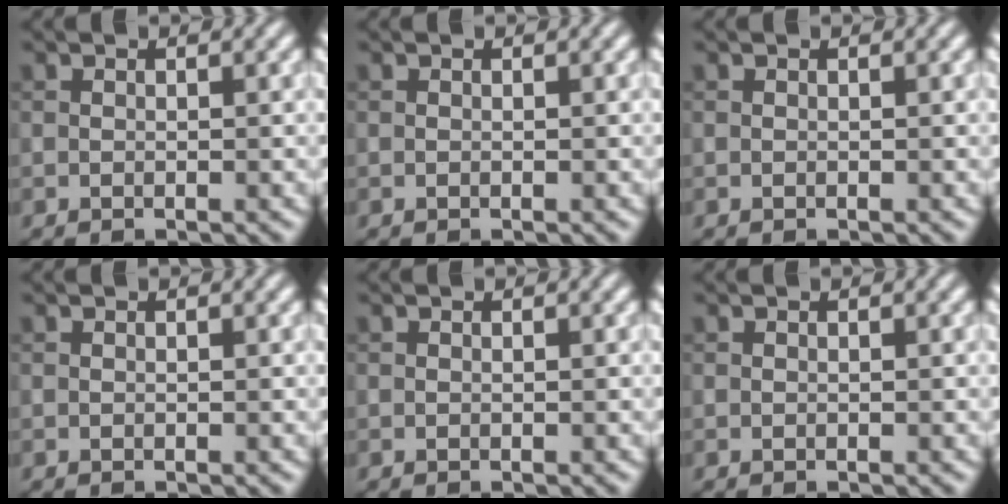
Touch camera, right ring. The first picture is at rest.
{"total": 0.0}
{"total": 0.0}
{"total": 0.0}
{"total": 0.0}
{"total": 0.0}